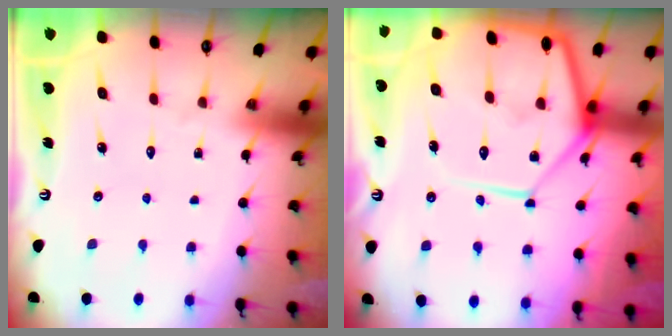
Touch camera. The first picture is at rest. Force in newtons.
{"total": 17.3, "press": 17.2, "slide": 1.7}